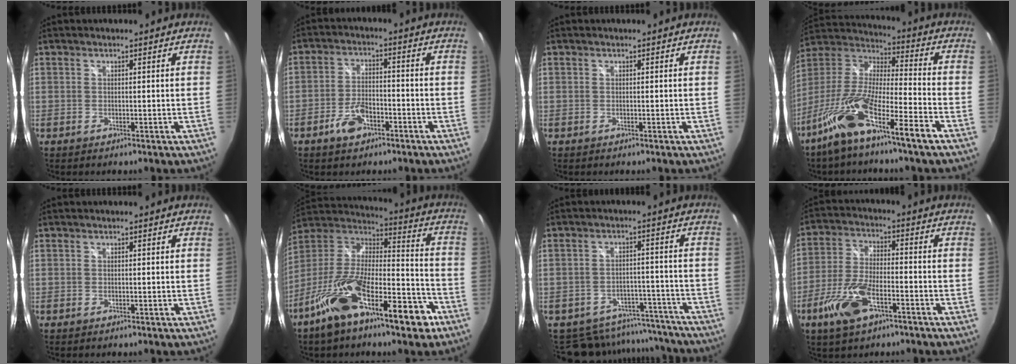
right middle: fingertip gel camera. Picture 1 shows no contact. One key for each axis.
{"total": 6.2, "fx": -3.8, "fy": 3.2, "fz": 3.8, "tx": -0.082, "ty": 0.006, "tz": -0.064}
{"total": 0.0}
{"total": 16.3, "fx": -10.2, "fy": 1.5, "fz": 12.7, "tx": -0.251, "ty": -0.019, "tz": -0.195}
{"total": 0.0}
{"total": 21.9, "fx": -12.3, "fy": 7.7, "fz": 16.4, "tx": -0.276, "ty": -0.006, "tz": -0.212}
{"total": 14.2, "fx": -12.4, "fy": 6.6, "fz": 2.7, "tx": -0.062, "ty": 0.035, "tz": -0.151}
{"total": 10.9, "fx": -5.9, "fy": 4.5, "fz": 8.0, "tx": -0.175, "ty": -0.007, "tz": -0.112}